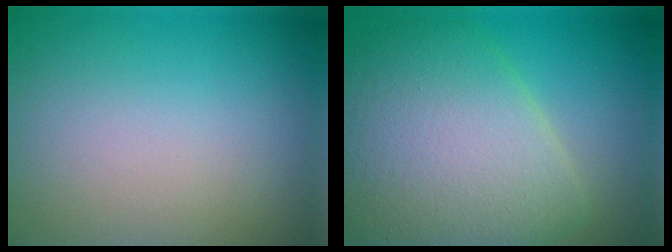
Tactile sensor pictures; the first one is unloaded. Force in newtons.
{"total": 9.6, "press": 9.6, "slide": 0.4}